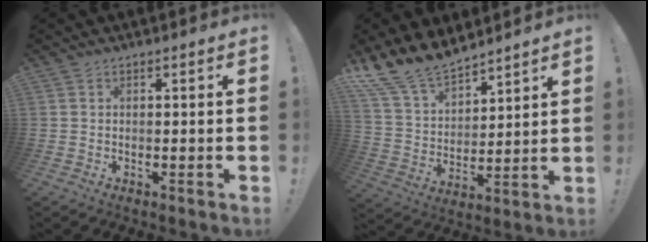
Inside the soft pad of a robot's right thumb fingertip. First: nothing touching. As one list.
[{"total": 14.9, "force": [13.0, 5.8, 4.6], "torque": [-0.115, -0.095, 0.245]}]